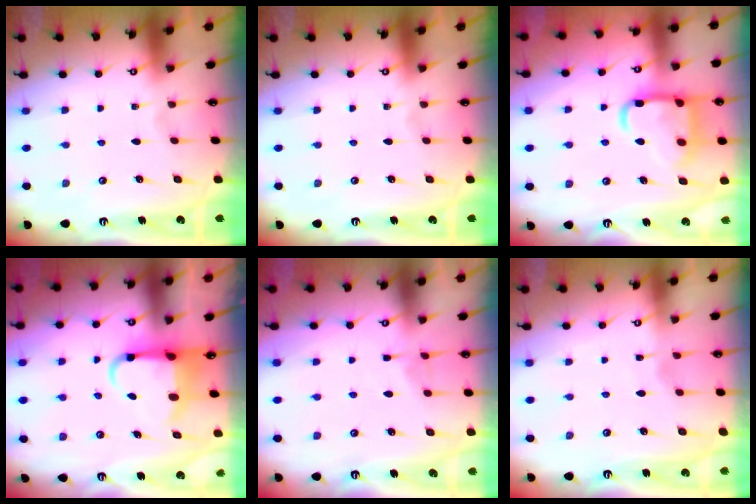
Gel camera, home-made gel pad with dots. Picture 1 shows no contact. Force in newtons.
{"total": 0.0}
{"total": 15.9, "press": 15.8, "slide": 1.3}
{"total": 5.9, "press": 5.8, "slide": 1.1}
{"total": 3.6, "press": 3.5, "slide": 0.5}
{"total": 2.2, "press": 2.2, "slide": 0.3}